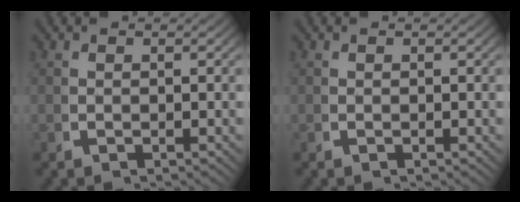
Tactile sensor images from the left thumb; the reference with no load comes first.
{"total": 0.0}